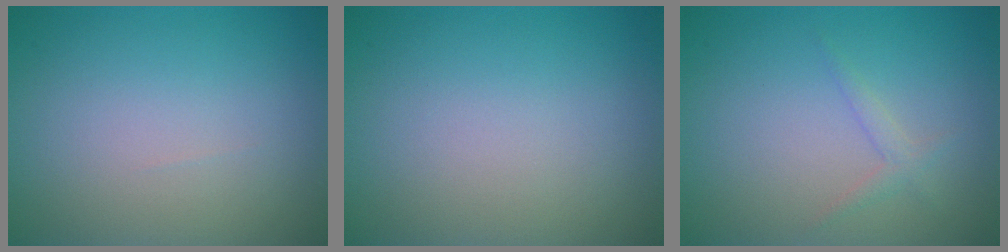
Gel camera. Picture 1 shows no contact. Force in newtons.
{"total": 0.0}
{"total": 1.1, "press": 1.1, "slide": 0.1}